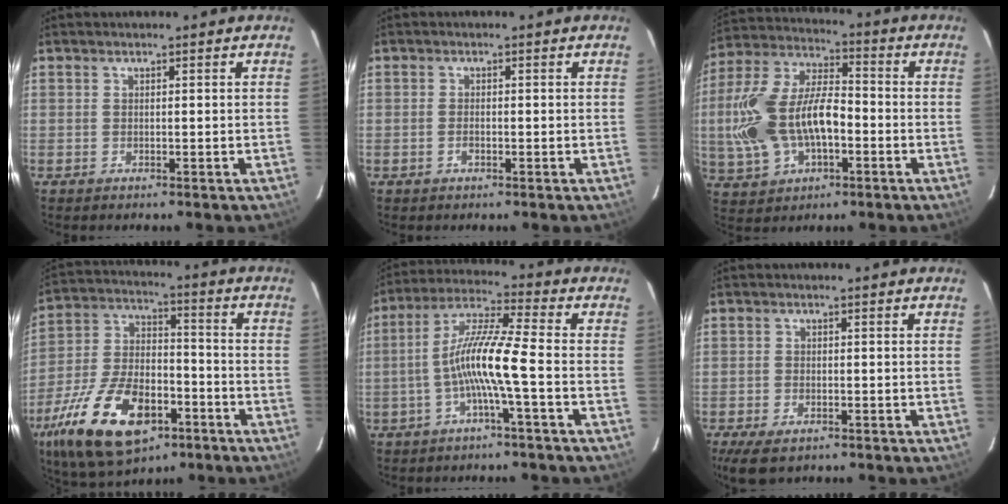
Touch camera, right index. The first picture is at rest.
{"total": 1.4, "force": [-0.7, 0.7, 0.9], "torque": [-0.021, 0.001, -0.013]}
{"total": 17.7, "force": [-3.1, 9.5, 14.6], "torque": [-0.323, 0.010, -0.051]}
{"total": 22.6, "force": [-11.7, 11.2, 15.7], "torque": [-0.326, -0.017, -0.195]}
{"total": 9.6, "force": [-2.8, -0.5, 9.2], "torque": [-0.192, 0.014, -0.056]}
{"total": 6.1, "force": [-4.2, 2.7, 3.5], "torque": [-0.088, -0.023, -0.074]}